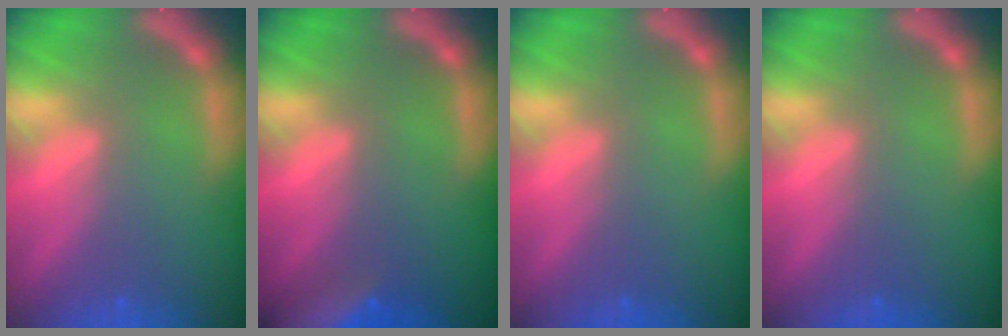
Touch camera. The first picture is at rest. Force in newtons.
{"total": 8.9}
{"total": 0.0}
{"total": 0.0}